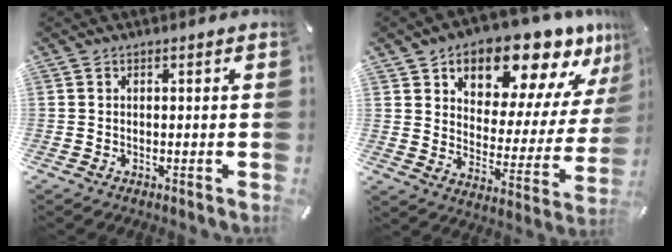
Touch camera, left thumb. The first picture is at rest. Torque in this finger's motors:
{"motor_torque": [2.57, 2.44, 1.40, -1.37, 0.37]}